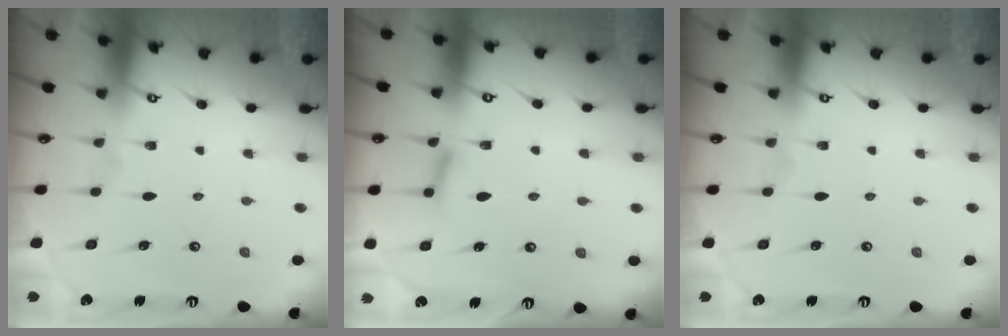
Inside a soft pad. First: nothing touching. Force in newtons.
{"total": 8.4, "press": 8.4, "slide": 0.8}
{"total": 0.0}